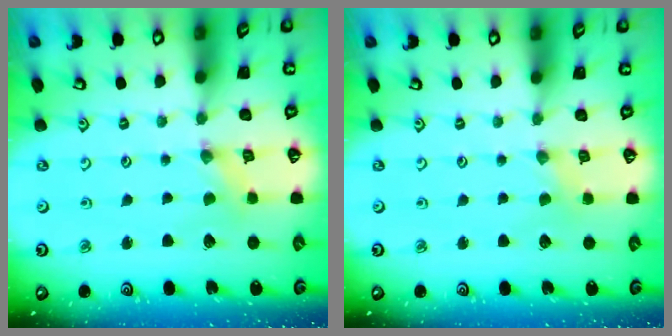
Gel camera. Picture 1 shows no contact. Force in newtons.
{"total": 0.0}